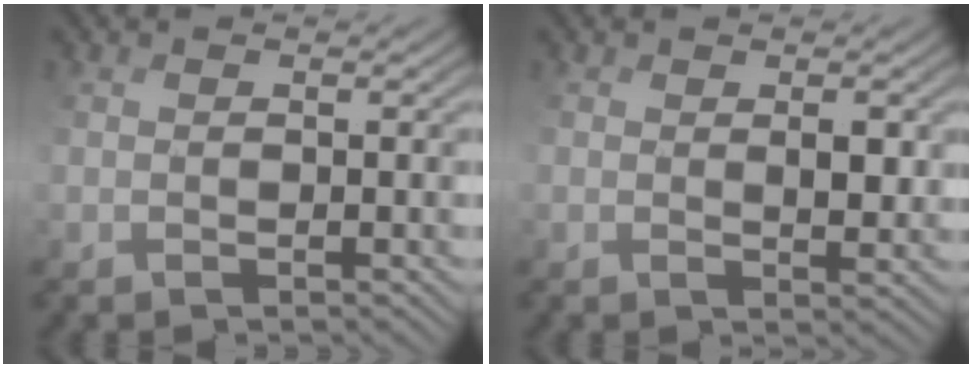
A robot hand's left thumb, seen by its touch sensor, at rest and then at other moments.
{"total": 3.2, "force": [1.1, 1.6, 2.5], "torque": [-0.050, -0.001, 0.026]}